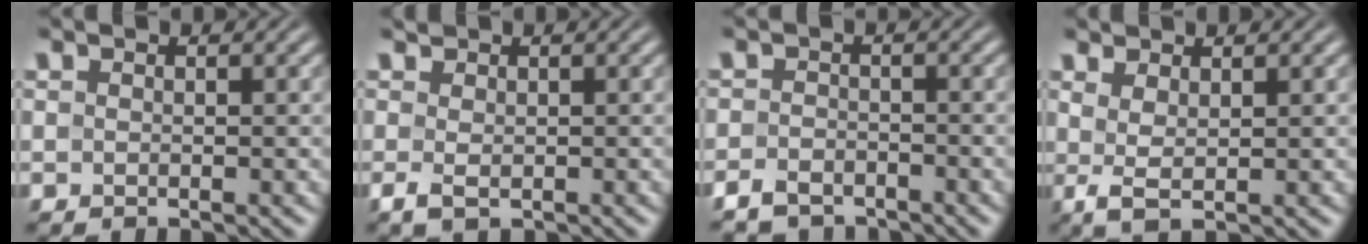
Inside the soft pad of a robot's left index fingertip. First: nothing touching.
{"total": 2.1, "force": [-0.1, 1.5, 1.5], "torque": [-0.034, -0.002, -0.003]}
{"total": 3.1, "force": [-2.5, 1.5, 0.9], "torque": [-0.012, -0.002, -0.052]}
{"total": 2.4, "force": [0.9, 0.7, 2.1], "torque": [-0.045, -0.001, 0.021]}